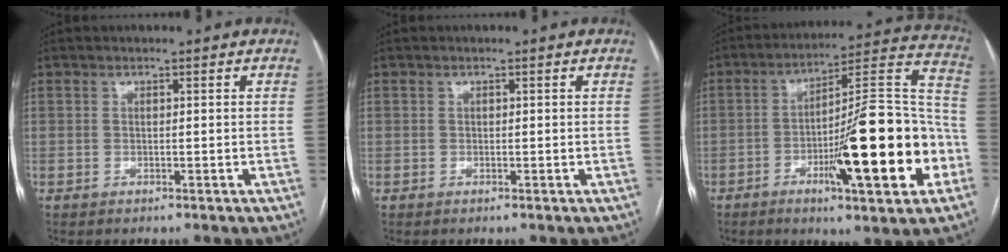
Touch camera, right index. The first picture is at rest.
{"total": 0.0}
{"total": 21.9, "force": [-6.7, 2.9, 20.7], "torque": [-0.276, 0.010, -0.098]}